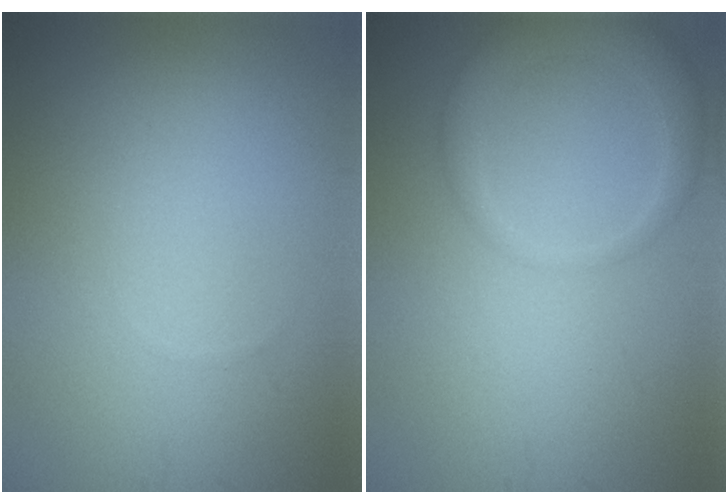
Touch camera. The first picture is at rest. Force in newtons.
{"total": 3.4, "press": 3.4, "slide": 0.2}